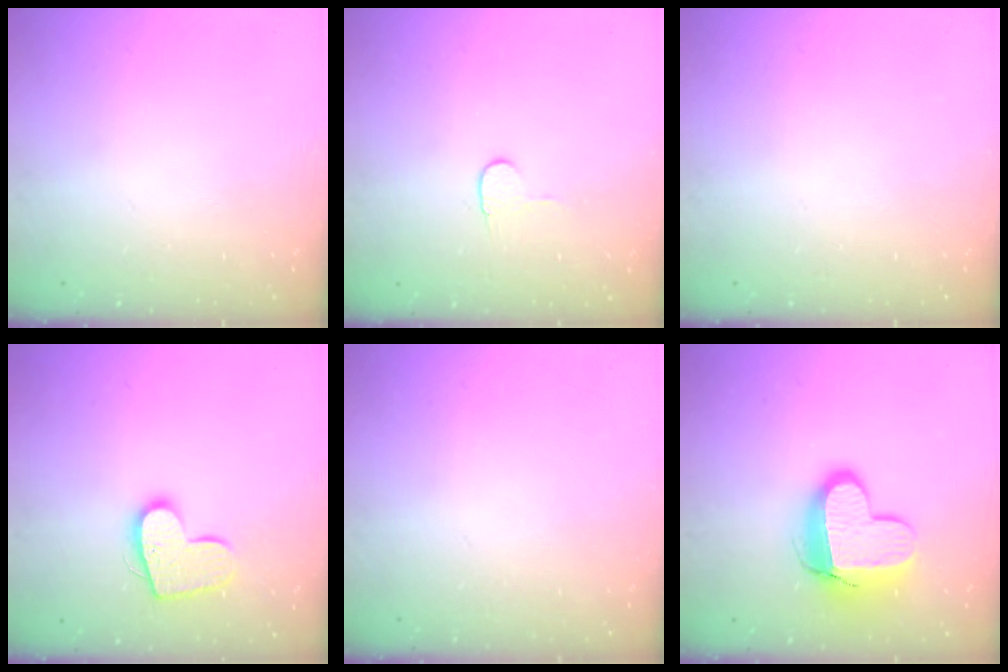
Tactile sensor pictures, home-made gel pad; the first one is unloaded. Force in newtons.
{"total": 5.0, "press": 4.9, "slide": 0.4}
{"total": 0.0}
{"total": 13.0, "press": 13.0, "slide": 0.9}
{"total": 0.0}
{"total": 12.3, "press": 12.2, "slide": 1.3}